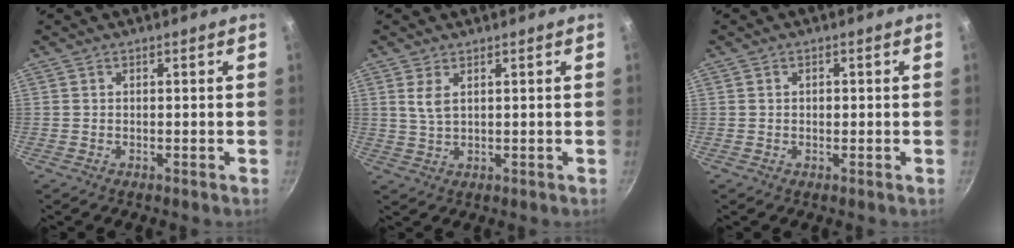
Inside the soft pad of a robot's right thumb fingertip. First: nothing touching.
{"total": 3.4, "force": [1.4, 1.6, 2.7], "torque": [-0.052, -0.011, 0.031]}
{"total": 1.1, "force": [0.1, 0.8, 0.7], "torque": [-0.008, 0.003, 0.002]}